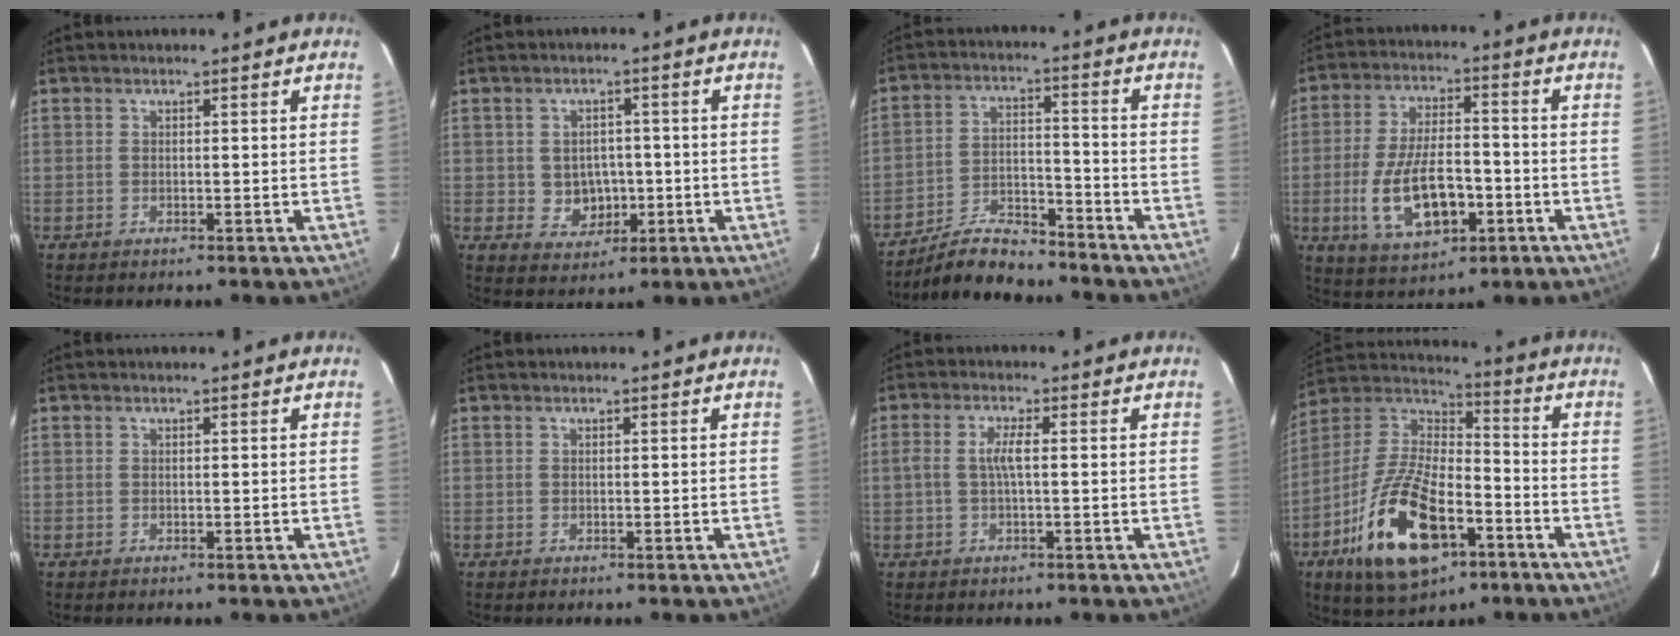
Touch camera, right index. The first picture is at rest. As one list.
[{"total": 5.5, "force": [-0.6, 5.1, 2.0], "torque": [-0.046, 0.012, 0.007]}, {"total": 10.1, "force": [-9.3, 2.5, 3.1], "torque": [-0.078, 0.014, -0.160]}, {"total": 14.2, "force": [-4.3, 6.6, 11.8], "torque": [-0.240, -0.004, -0.061]}, {"total": 0.0}, {"total": 0.0}, {"total": 3.1, "force": [-0.2, 0.3, 3.1], "torque": [-0.063, 0.004, -0.003]}, {"total": 22.0, "force": [-9.9, 10.2, 16.7], "torque": [-0.343, -0.016, -0.170]}]